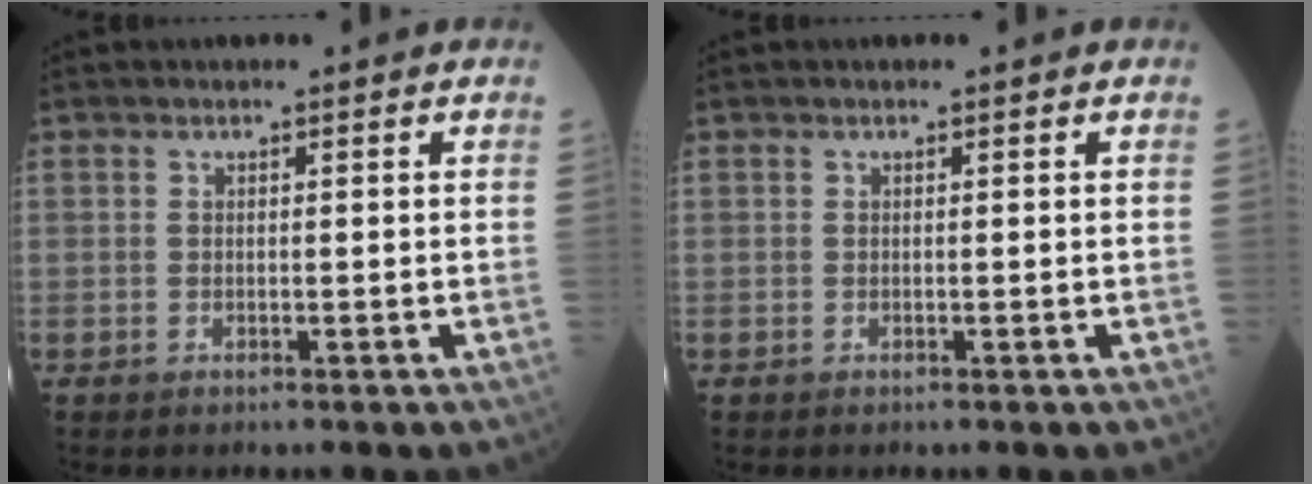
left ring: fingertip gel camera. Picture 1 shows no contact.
{"total": 0.0}